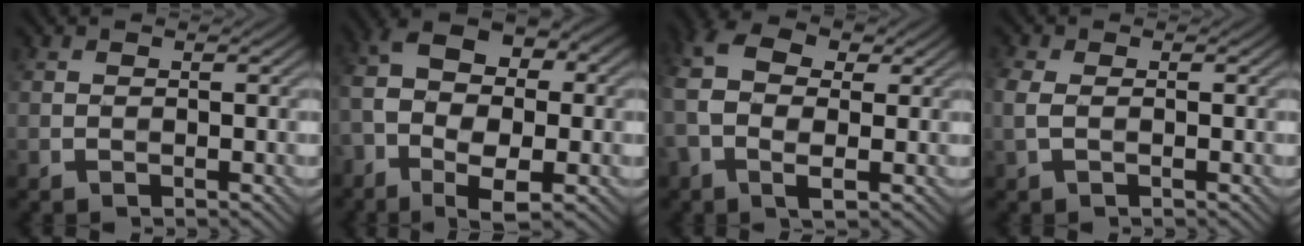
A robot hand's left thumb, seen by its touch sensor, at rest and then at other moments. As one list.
[{"total": 12.0, "force": [-2.7, 6.8, 9.5], "torque": [-0.199, 0.004, -0.049]}, {"total": 8.3, "force": [0.5, 5.1, 6.5], "torque": [-0.171, 0.012, -0.003]}, {"total": 2.2, "force": [-0.1, 1.1, 1.8], "torque": [-0.056, 0.001, -0.006]}]